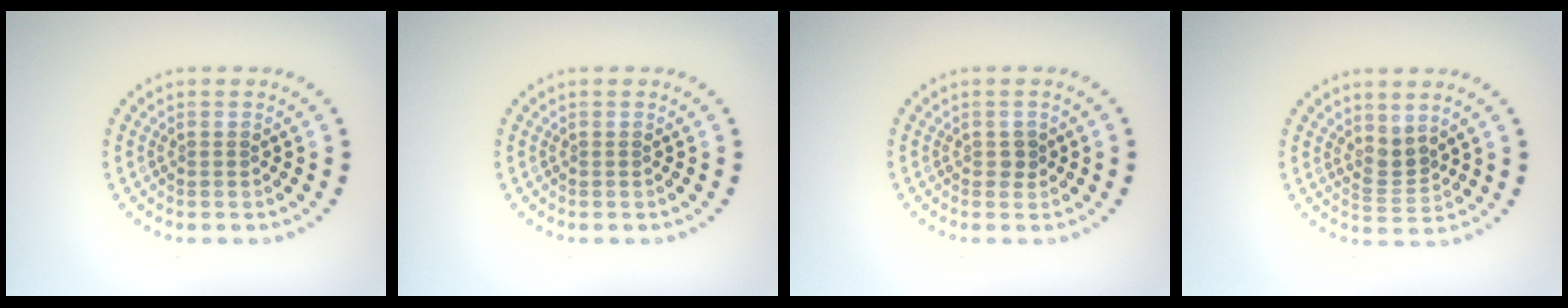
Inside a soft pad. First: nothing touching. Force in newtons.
{"total": 0.0}
{"total": 1.0, "press": 0.9, "slide": 0.3}
{"total": 2.3, "press": 1.7, "slide": 1.5}